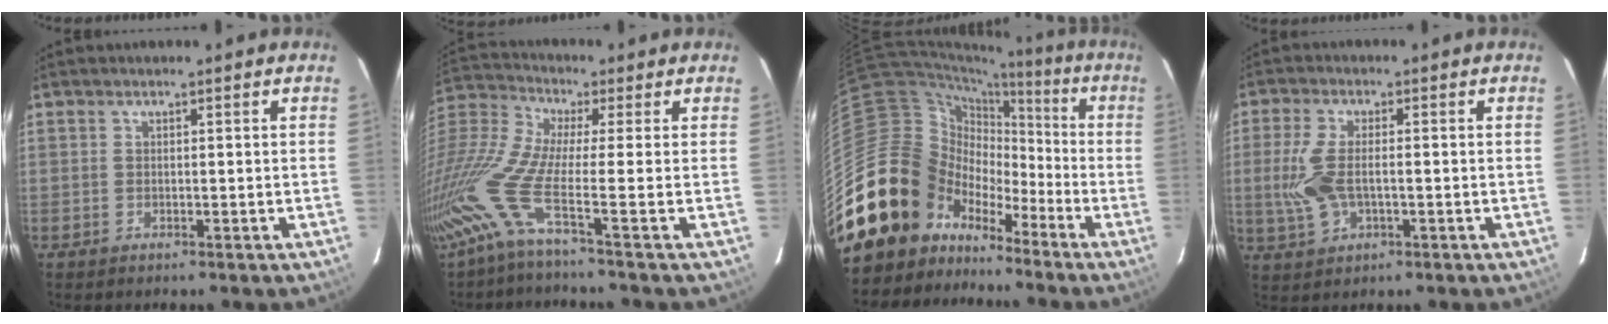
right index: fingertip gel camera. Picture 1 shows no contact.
{"total": 9.7, "force": [-5.0, -1.3, 8.2], "torque": [-0.170, -0.016, -0.116]}
{"total": 17.7, "force": [-10.0, 14.2, 3.3], "torque": [-0.107, 0.057, -0.179]}
{"total": 8.4, "force": [-0.9, 4.0, 7.3], "torque": [-0.163, -0.002, -0.013]}